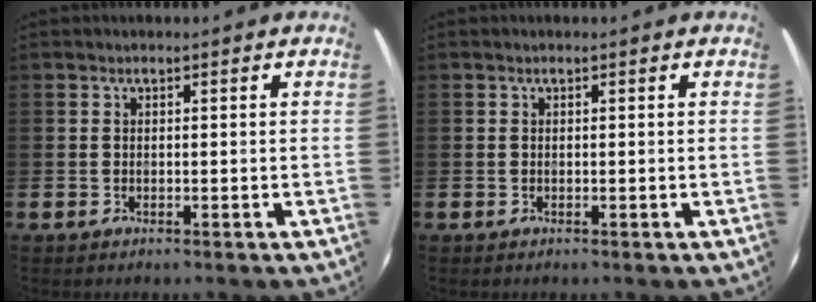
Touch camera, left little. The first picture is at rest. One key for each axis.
{"total": 0.0}